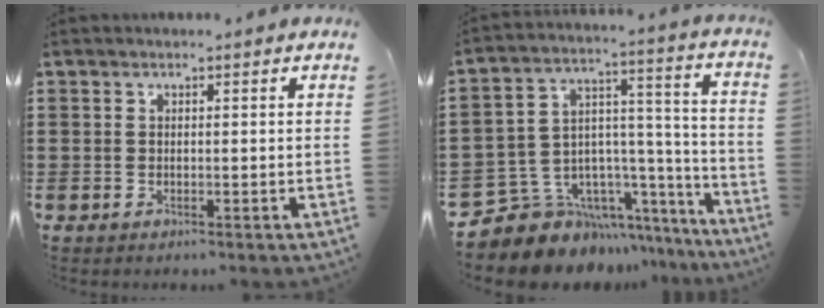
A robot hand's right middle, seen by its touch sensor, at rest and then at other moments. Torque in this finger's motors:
{"motor_torque": [1.89, -0.25, 0.37, 0.05]}